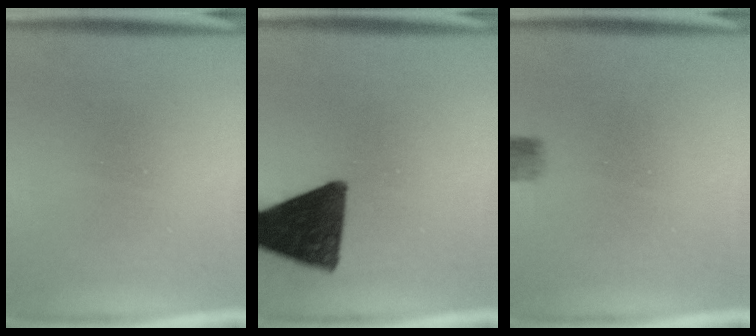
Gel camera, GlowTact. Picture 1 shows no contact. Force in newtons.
{"total": 13.9}
{"total": 2.2}